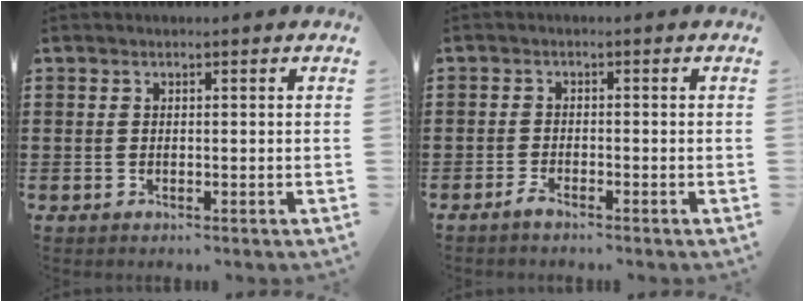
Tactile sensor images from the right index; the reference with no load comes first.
{"total": 1.5, "force": [-1.4, 0.0, 0.5], "torque": [-0.013, -0.004, -0.026]}